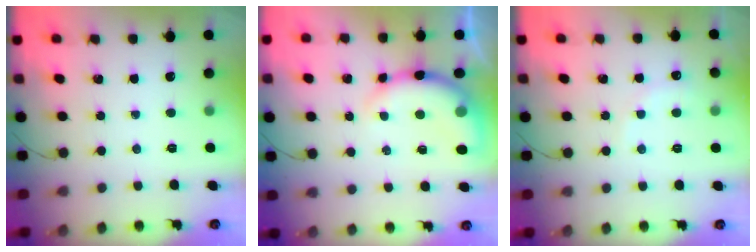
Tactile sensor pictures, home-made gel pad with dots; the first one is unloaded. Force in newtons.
{"total": 9.5, "press": 9.3, "slide": 1.7}
{"total": 6.5, "press": 6.4, "slide": 1.2}